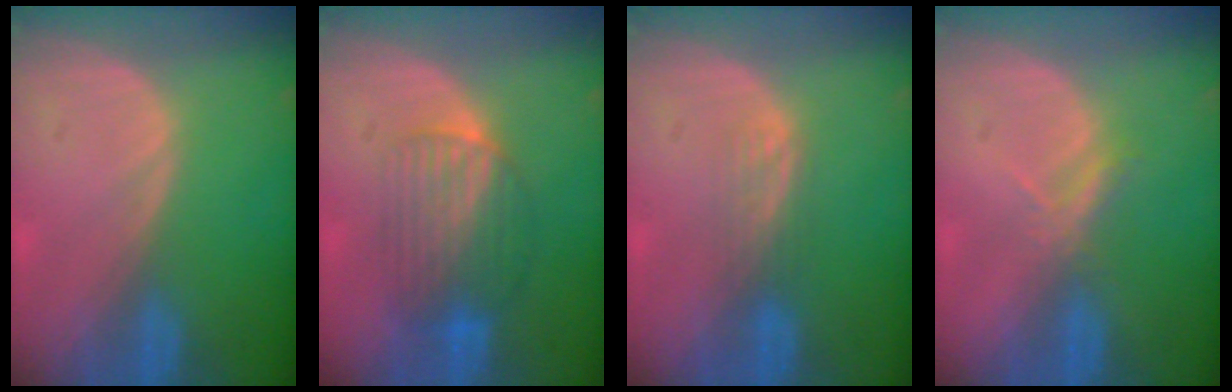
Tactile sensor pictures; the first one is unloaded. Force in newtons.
{"total": 6.5, "press": 6.4, "slide": 1.0}
{"total": 2.4, "press": 2.3, "slide": 0.4}
{"total": 2.3, "press": 2.1, "slide": 0.9}